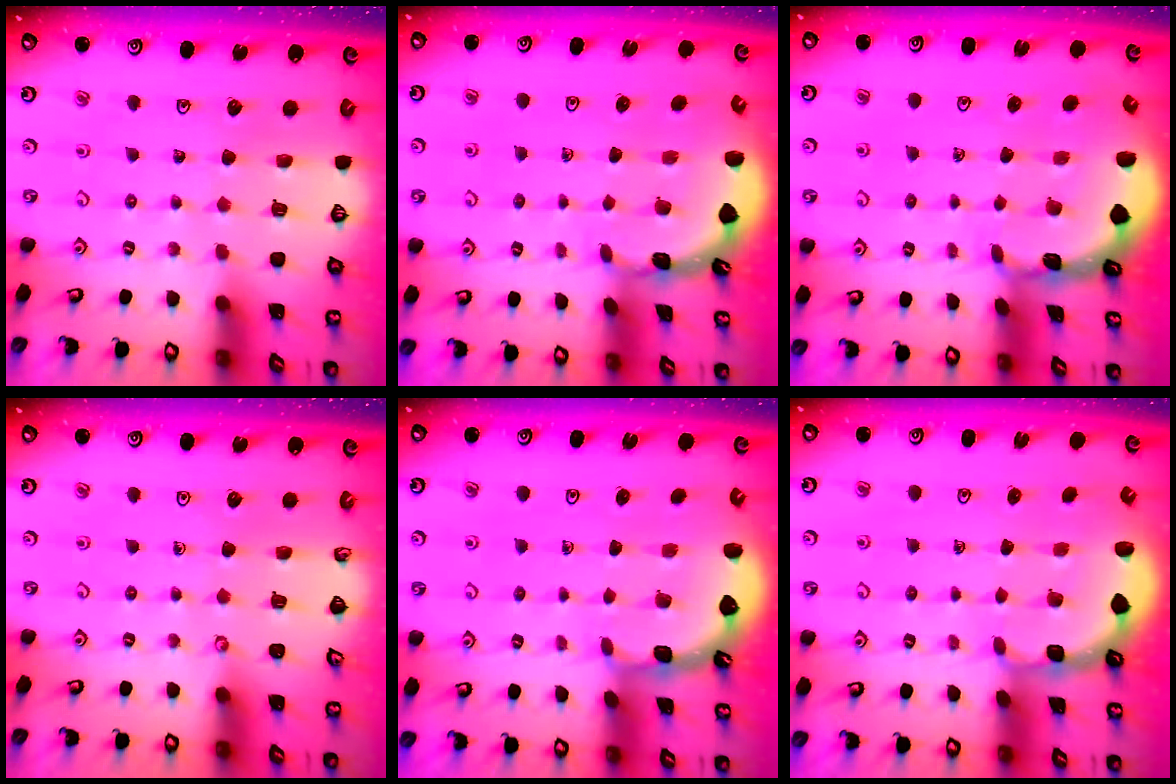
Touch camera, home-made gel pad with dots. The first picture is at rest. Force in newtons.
{"total": 1.6, "press": 1.6, "slide": 0.3}
{"total": 2.6, "press": 2.6, "slide": 0.3}
{"total": 0.0}
{"total": 2.0, "press": 2.0, "slide": 0.2}
{"total": 2.4, "press": 1.7, "slide": 1.7}